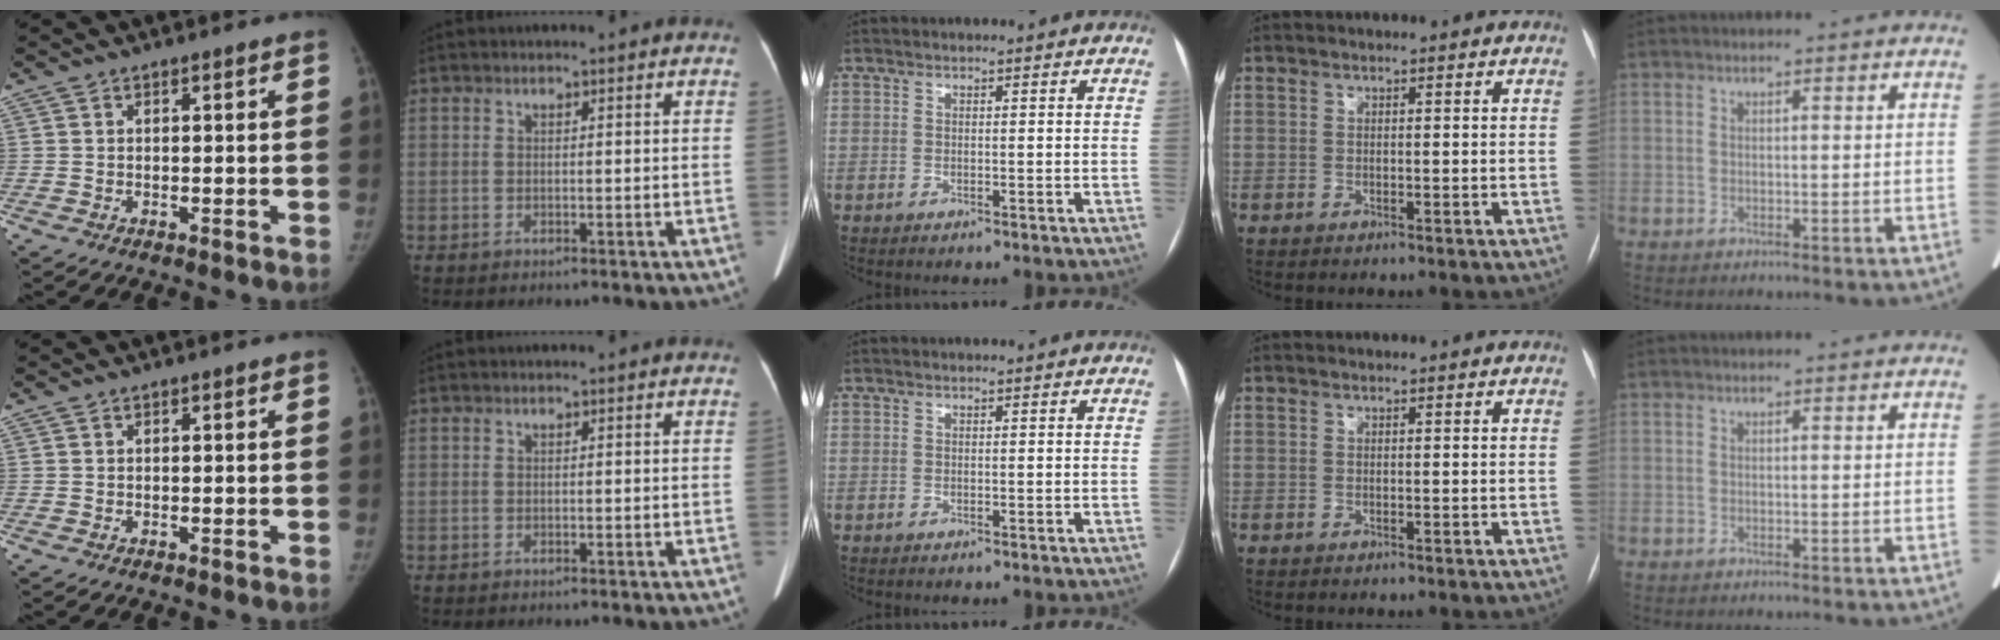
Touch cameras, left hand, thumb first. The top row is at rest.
{}